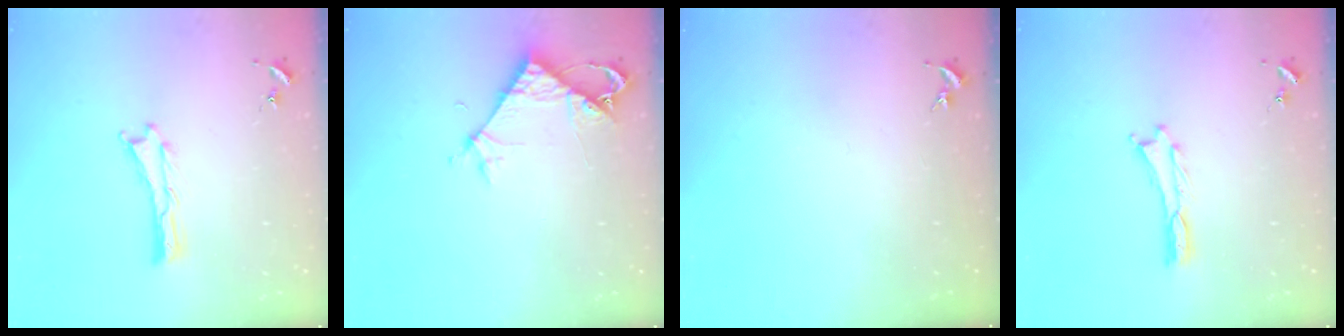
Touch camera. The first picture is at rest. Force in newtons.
{"total": 5.1, "press": 5.0, "slide": 0.4}
{"total": 0.0}
{"total": 0.0}